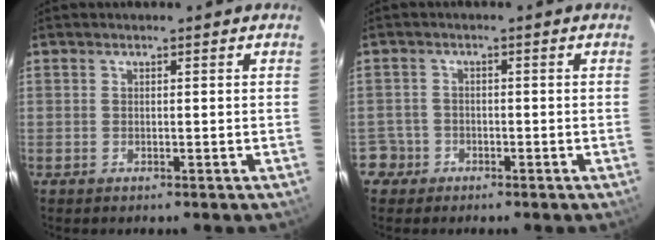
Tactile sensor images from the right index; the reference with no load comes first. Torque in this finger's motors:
{"motor_torque": [-1.05, -0.33, -1.05, -0.21]}